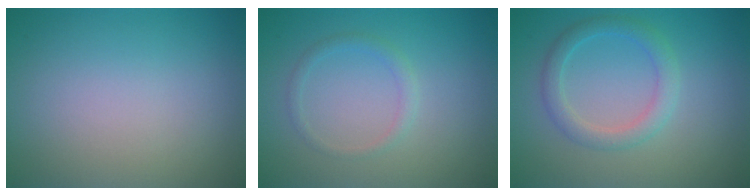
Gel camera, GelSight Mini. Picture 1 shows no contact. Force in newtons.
{"total": 1.3, "press": 1.3, "slide": 0.2}
{"total": 2.6, "press": 2.6, "slide": 0.2}